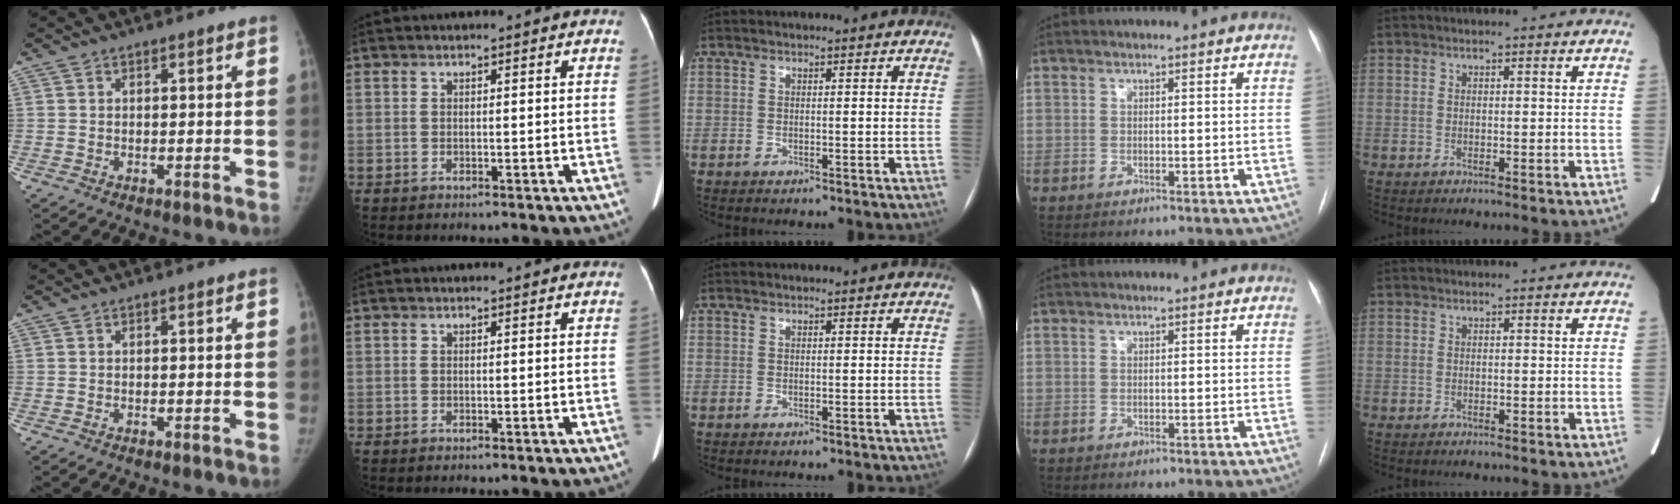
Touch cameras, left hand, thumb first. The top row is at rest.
{}